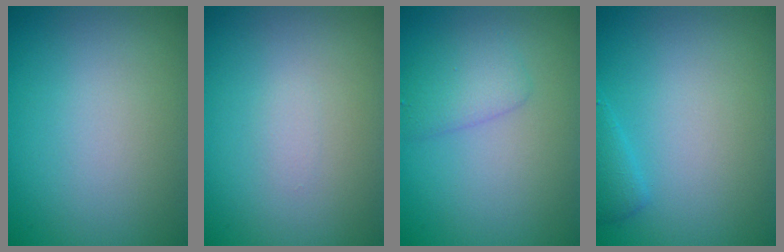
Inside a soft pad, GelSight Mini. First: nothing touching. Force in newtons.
{"total": 0.5, "press": 0.5, "slide": 0.0}
{"total": 2.2, "press": 2.2, "slide": 0.2}
{"total": 1.4, "press": 1.4, "slide": 0.1}